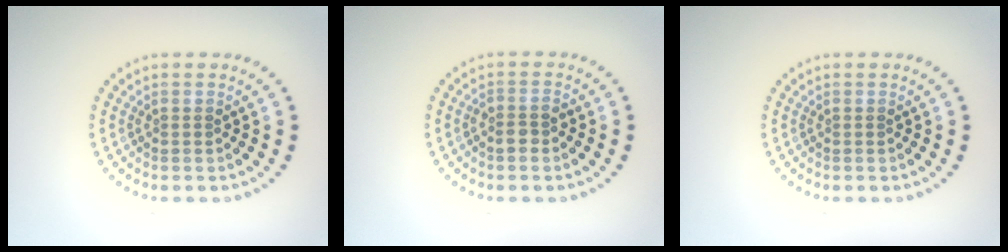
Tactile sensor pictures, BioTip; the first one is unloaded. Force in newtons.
{"total": 1.4, "press": 1.3, "slide": 0.5}
{"total": 0.0}